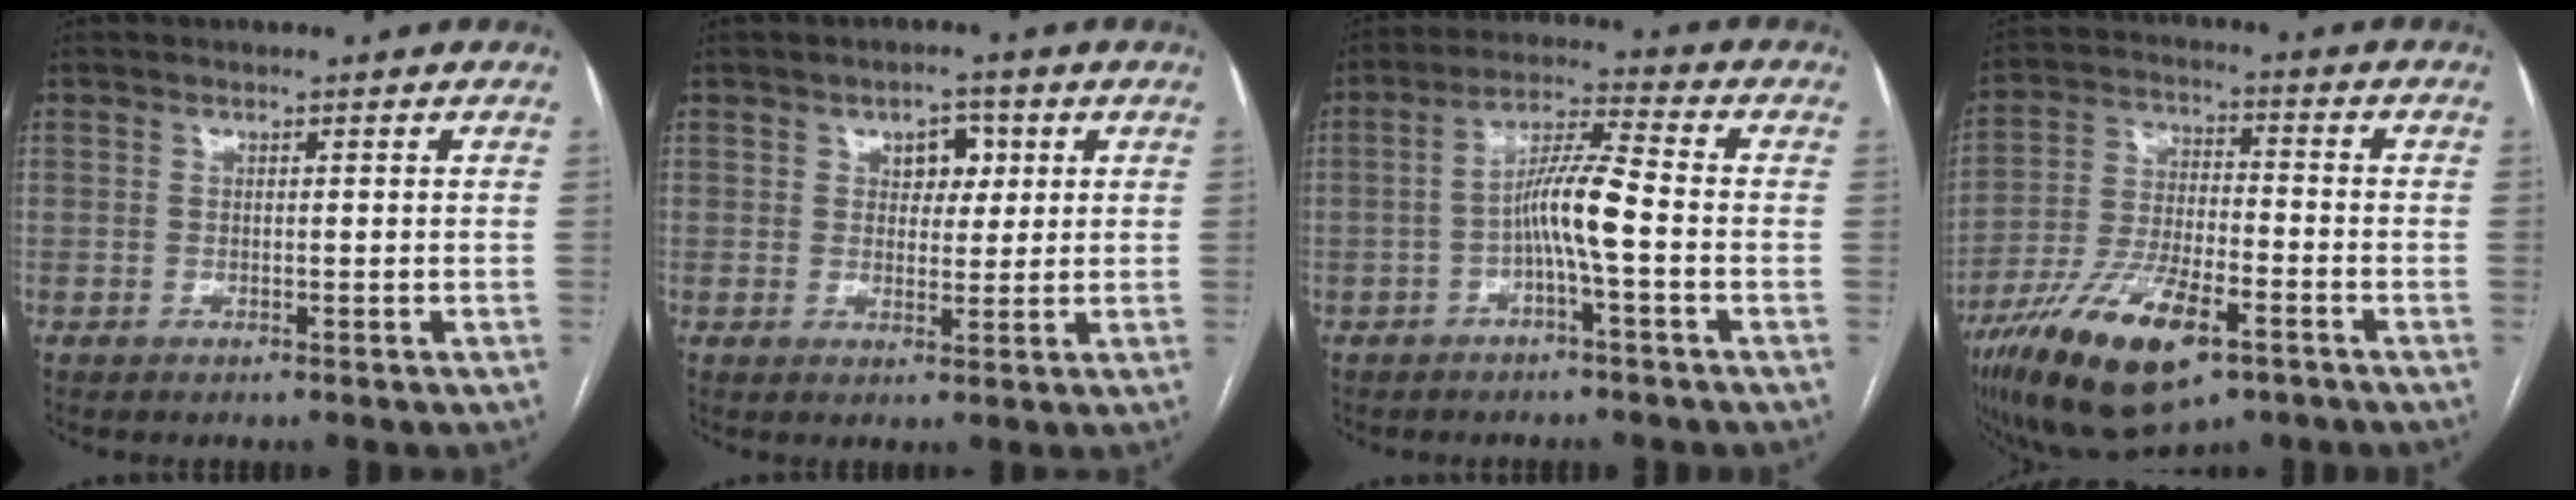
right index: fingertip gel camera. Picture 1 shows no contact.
{"total": 4.1, "force": [1.5, 2.6, 2.7], "torque": [-0.033, 0.009, 0.023]}
{"total": 7.3, "force": [-1.9, 0.2, 7.0], "torque": [-0.132, 0.018, -0.036]}
{"total": 16.8, "force": [-9.2, 5.9, 12.8], "torque": [-0.254, -0.014, -0.157]}